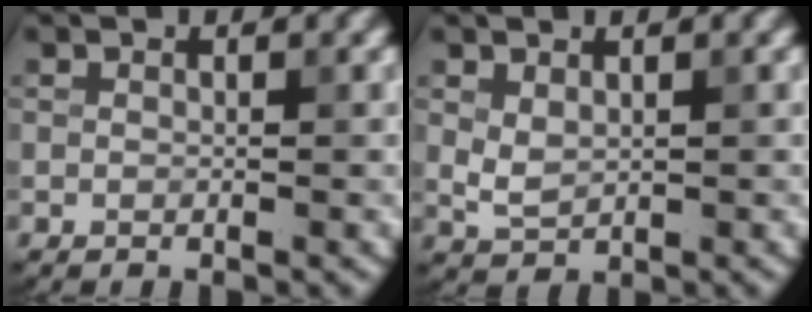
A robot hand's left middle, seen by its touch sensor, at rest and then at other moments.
{"total": 1.6, "force": [0.6, 1.0, 1.1], "torque": [-0.025, -0.003, 0.020]}